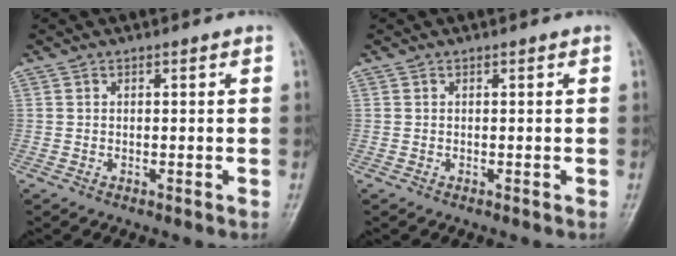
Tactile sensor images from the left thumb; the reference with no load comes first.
{"total": 0.0}